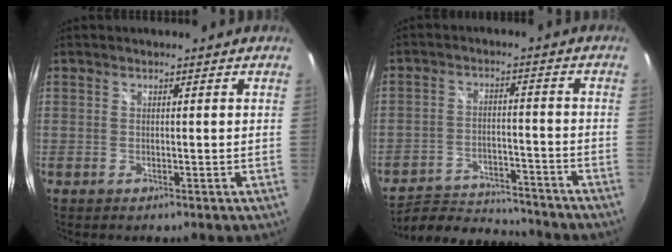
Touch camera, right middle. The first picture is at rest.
{"total": 12.3, "force": [-11.6, 2.3, 3.4], "torque": [-0.085, 0.004, -0.183]}